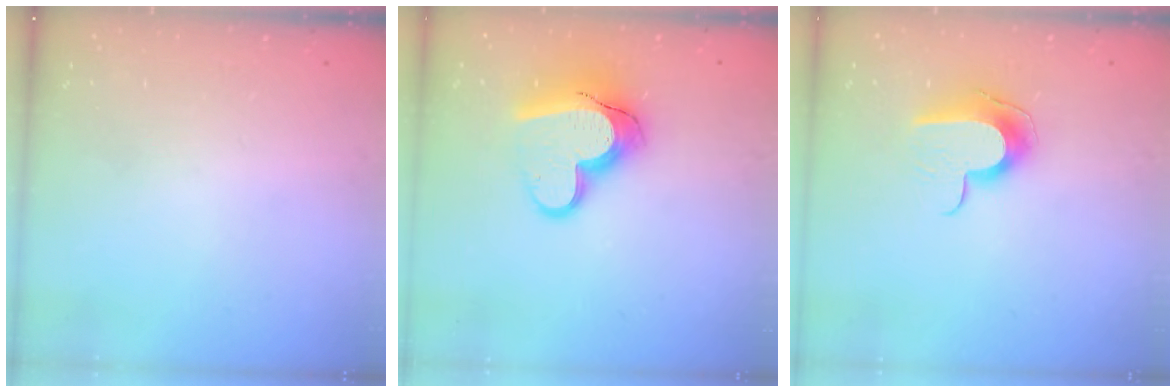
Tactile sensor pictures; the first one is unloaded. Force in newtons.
{"total": 16.2, "press": 16.2, "slide": 1.3}
{"total": 9.9, "press": 9.9, "slide": 0.3}